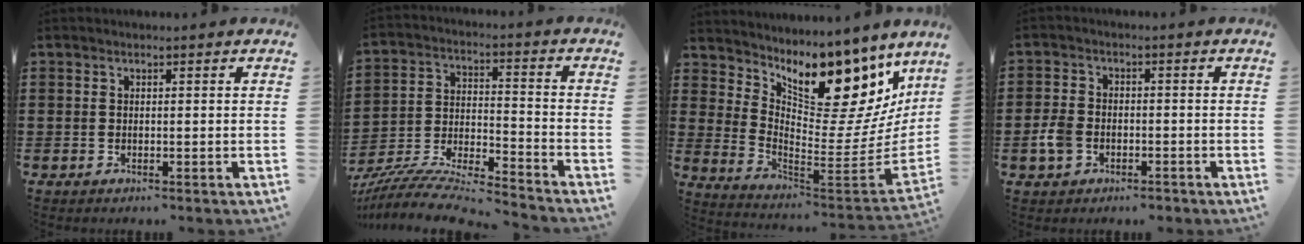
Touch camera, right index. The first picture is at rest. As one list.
[{"total": 8.4, "force": [-7.9, 0.7, 2.9], "torque": [-0.065, -0.002, -0.160]}, {"total": 13.0, "force": [8.9, 5.5, 7.8], "torque": [-0.114, -0.095, 0.147]}, {"total": 4.3, "force": [-2.0, 2.8, 2.5], "torque": [-0.073, -0.003, -0.043]}]